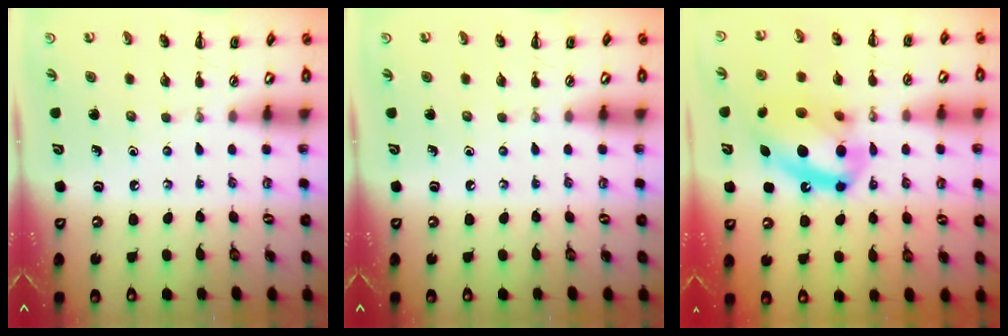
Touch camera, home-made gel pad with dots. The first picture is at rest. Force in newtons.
{"total": 0.0}
{"total": 16.0, "press": 15.6, "slide": 3.6}